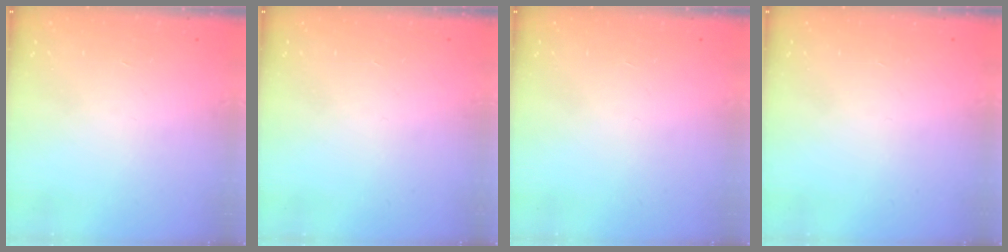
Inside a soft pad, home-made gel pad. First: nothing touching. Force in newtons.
{"total": 0.0}
{"total": 0.0}
{"total": 0.0}